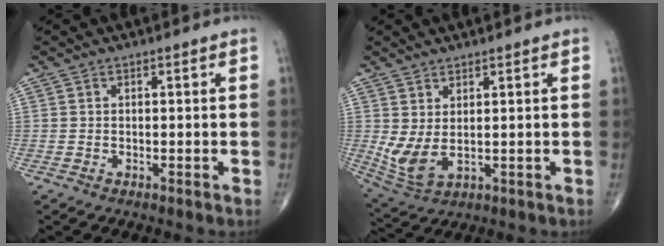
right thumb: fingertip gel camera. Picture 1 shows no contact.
{"total": 6.2, "force": [1.0, 2.9, 5.4], "torque": [-0.121, -0.011, 0.035]}